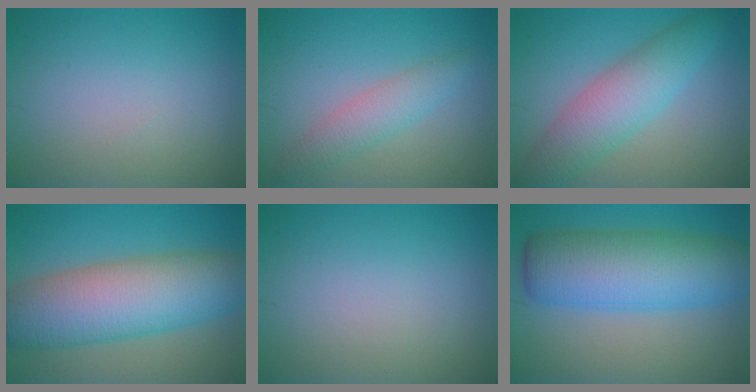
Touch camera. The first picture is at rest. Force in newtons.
{"total": 2.9, "press": 2.9, "slide": 0.1}
{"total": 5.9, "press": 5.9, "slide": 0.0}
{"total": 11.1, "press": 11.1, "slide": 0.6}
{"total": 0.0}
{"total": 10.1, "press": 10.1, "slide": 0.2}